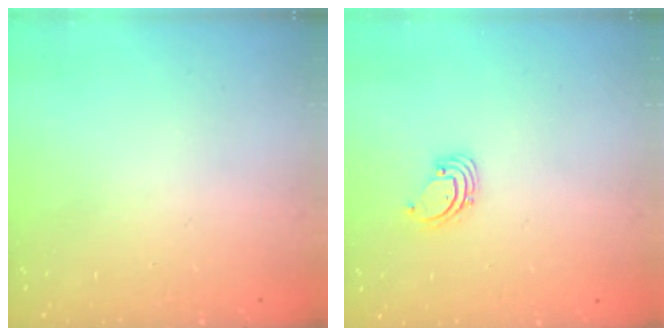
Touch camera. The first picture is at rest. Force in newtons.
{"total": 1.4, "press": 1.4, "slide": 0.1}